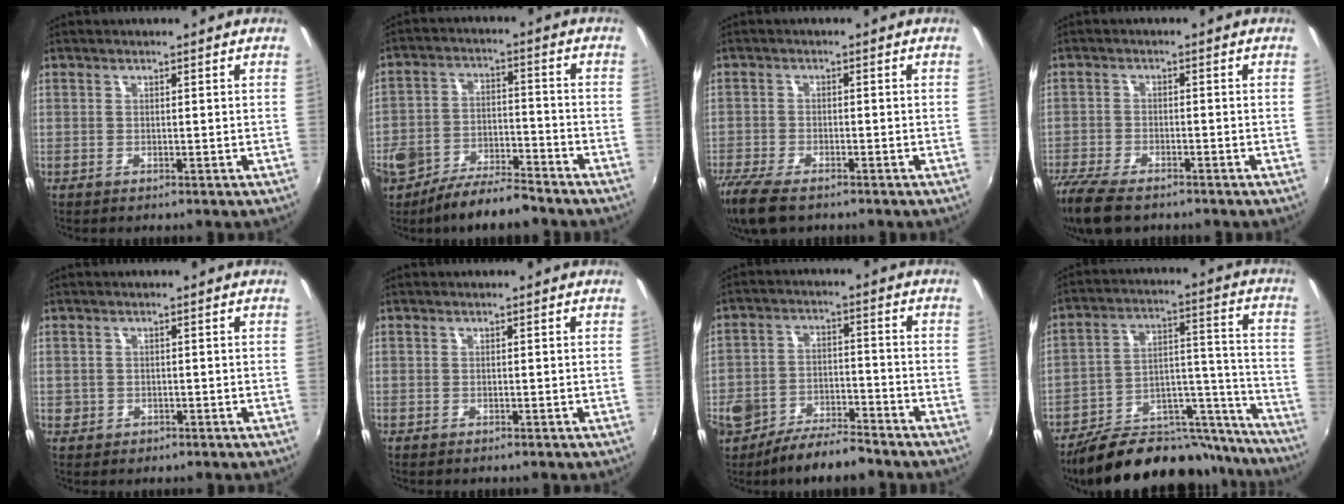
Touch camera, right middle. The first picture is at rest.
{"total": 9.5, "force": [-7.3, 3.4, 5.0], "torque": [-0.110, -0.001, -0.125]}
{"total": 10.1, "force": [-7.6, 3.4, 5.7], "torque": [-0.145, -0.041, -0.145]}
{"total": 11.8, "force": [-9.2, 4.1, 6.1], "torque": [-0.159, -0.042, -0.170]}
{"total": 2.1, "force": [-0.6, 1.9, 0.5], "torque": [-0.011, -0.004, -0.008]}
{"total": 0.0}
{"total": 8.7, "force": [-6.8, 3.2, 4.4], "torque": [-0.100, 0.000, -0.116]}
{"total": 25.1, "force": [-21.1, 9.0, 10.0], "torque": [-0.148, 0.049, -0.287]}